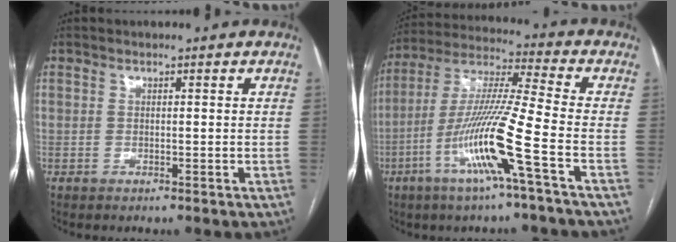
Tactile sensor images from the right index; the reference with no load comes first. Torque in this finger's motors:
{"motor_torque": [2.14, 0.00, 1.05, 0.21]}